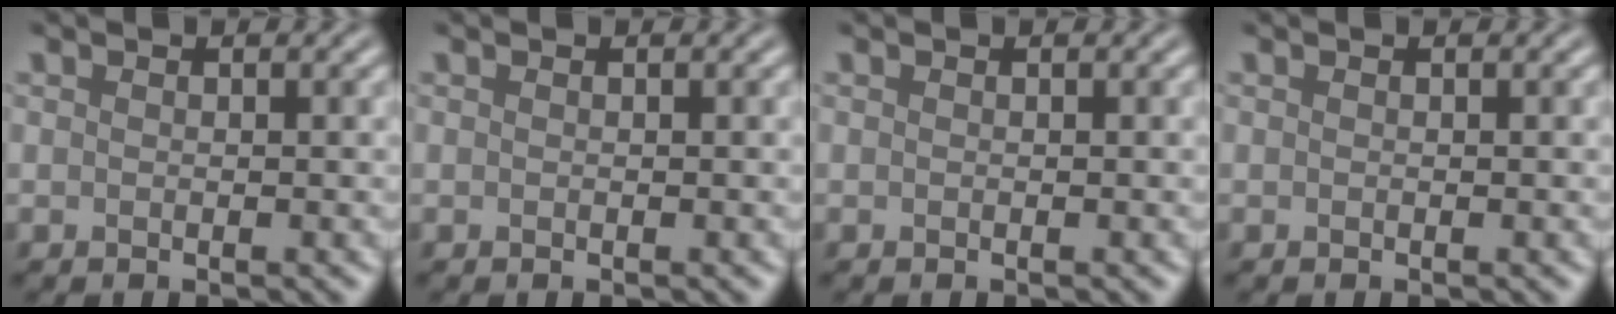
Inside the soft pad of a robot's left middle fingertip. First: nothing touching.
{"total": 0.0}
{"total": 0.0}
{"total": 0.0}